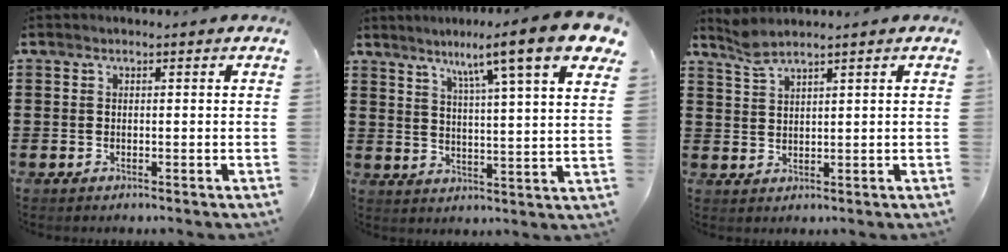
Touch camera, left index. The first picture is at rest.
{"total": 10.5, "force": [7.3, 0.4, 7.5], "torque": [-0.137, -0.040, 0.109]}
{"total": 2.8, "force": [2.4, 0.2, 1.4], "torque": [-0.034, 0.001, 0.045]}